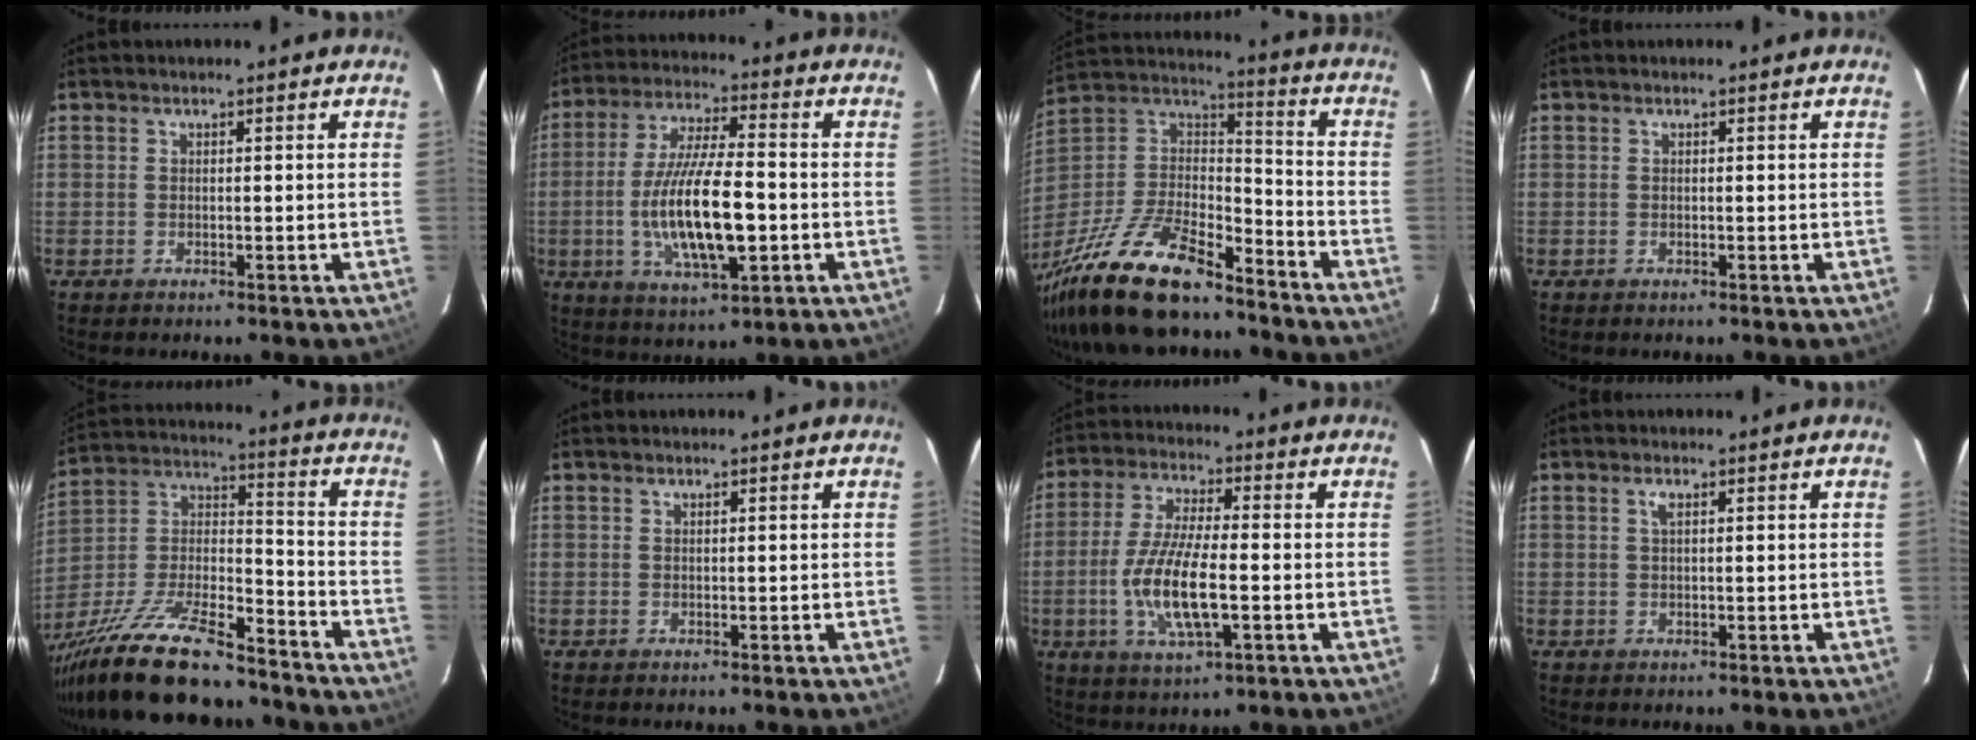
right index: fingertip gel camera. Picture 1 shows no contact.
{"total": 15.7, "force": [-3.0, 4.2, 14.8], "torque": [-0.291, -0.010, -0.048]}
{"total": 24.0, "force": [-18.0, 7.5, 14.0], "torque": [-0.297, -0.019, -0.318]}
{"total": 0.0}
{"total": 23.5, "force": [-18.2, 6.3, 13.4], "torque": [-0.270, -0.017, -0.305]}
{"total": 0.0}
{"total": 12.1, "force": [-2.6, 3.2, 11.3], "torque": [-0.232, -0.008, -0.050]}
{"total": 1.1, "force": [0.5, 0.3, 1.0], "torque": [-0.020, 0.004, 0.008]}